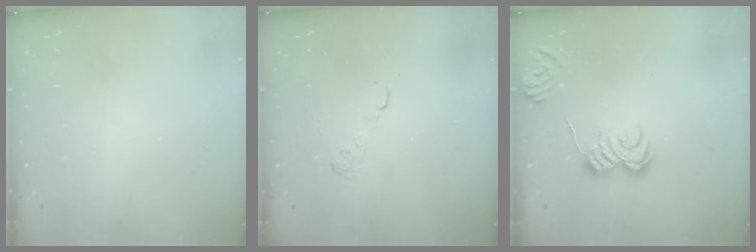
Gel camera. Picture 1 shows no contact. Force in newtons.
{"total": 2.7, "press": 2.3, "slide": 1.4}
{"total": 6.1, "press": 6.1, "slide": 0.6}